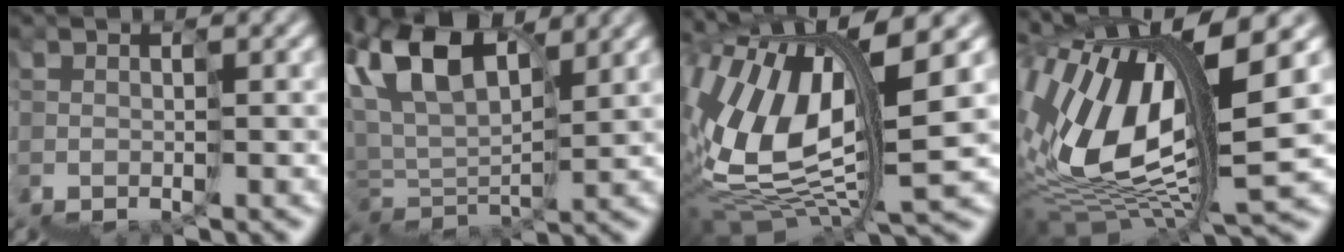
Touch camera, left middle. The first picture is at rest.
{"total": 5.4, "force": [5.3, 1.1, 0.5], "torque": [-0.023, 0.046, 0.079]}
{"total": 6.4, "force": [4.6, 1.2, 4.2], "torque": [-0.116, 0.031, 0.073]}
{"total": 7.3, "force": [4.7, 1.7, 5.3], "torque": [-0.135, 0.029, 0.073]}